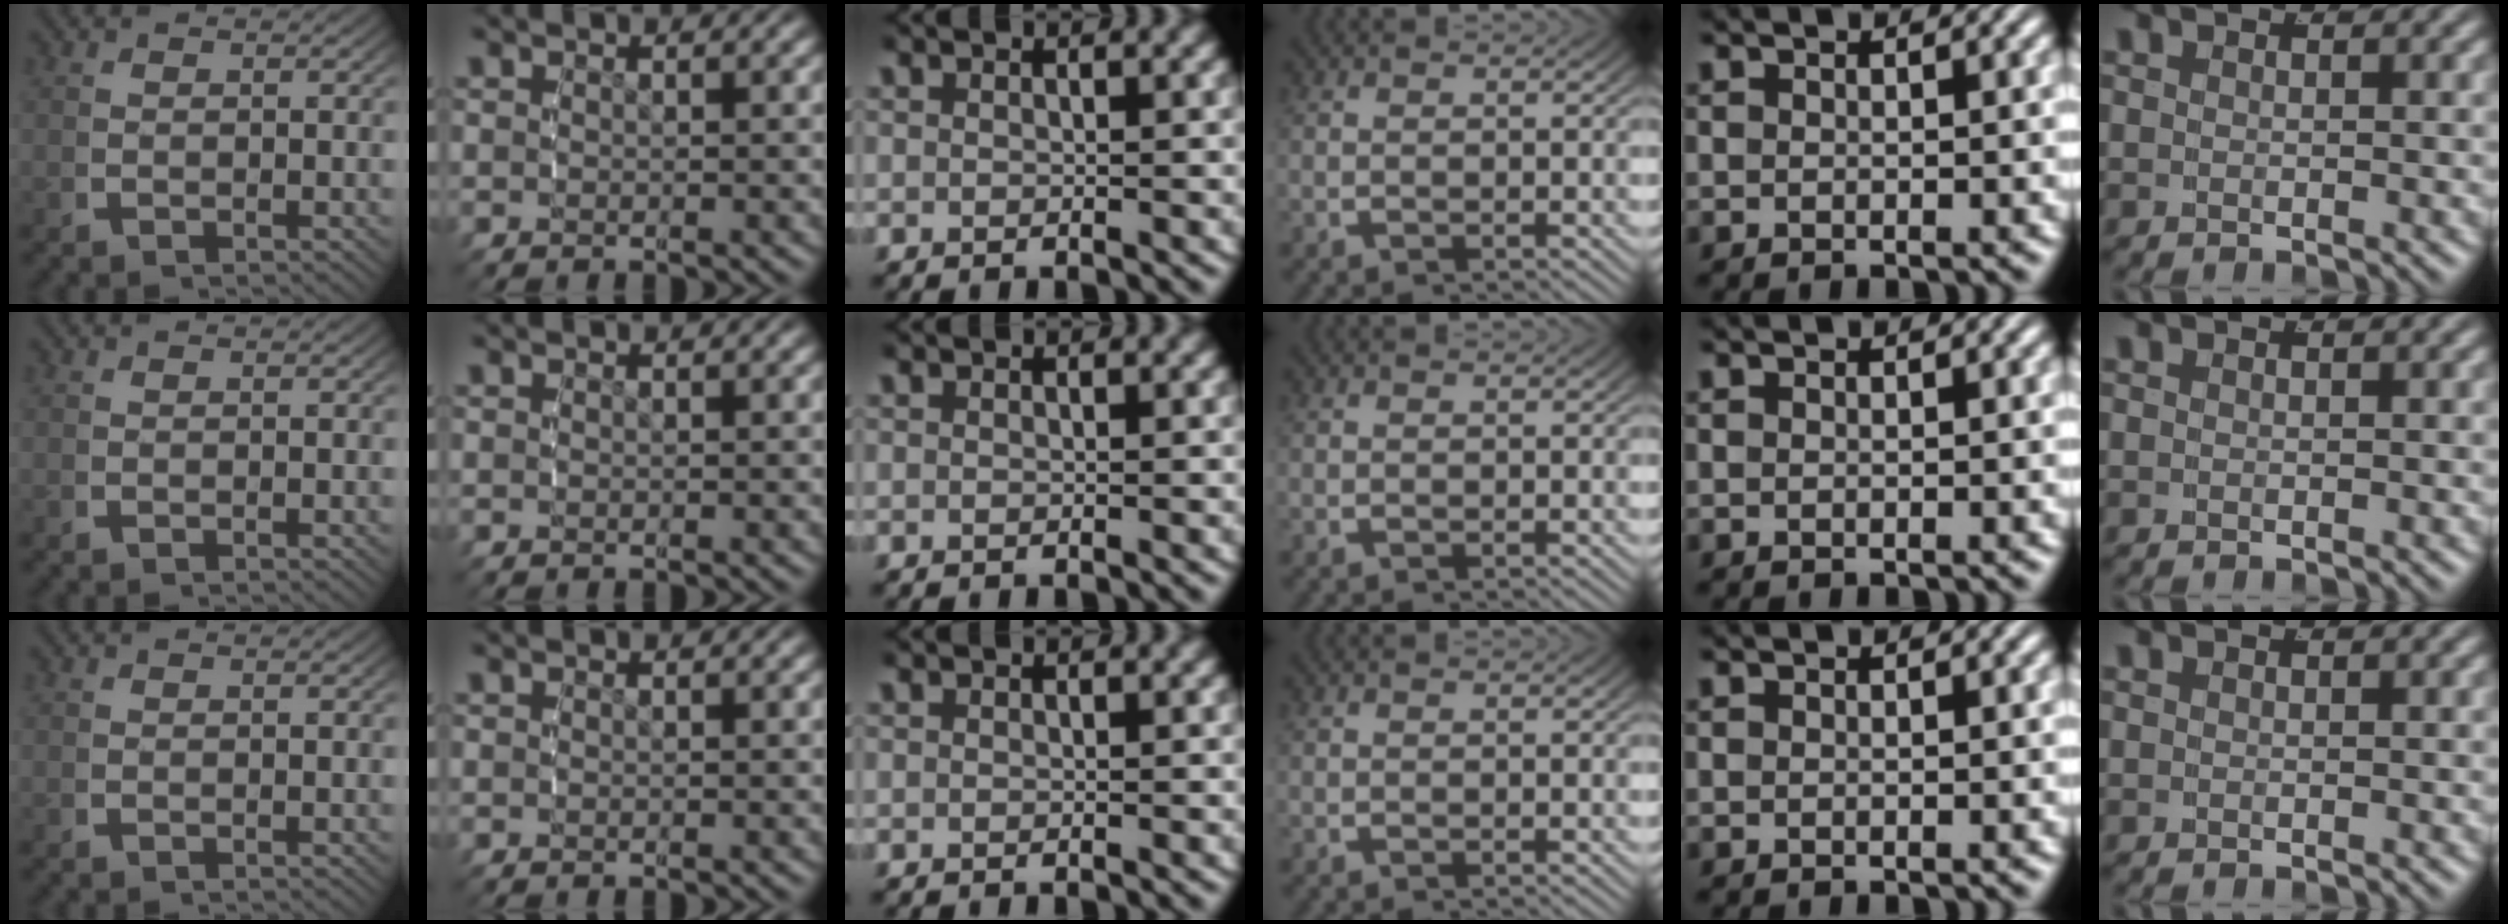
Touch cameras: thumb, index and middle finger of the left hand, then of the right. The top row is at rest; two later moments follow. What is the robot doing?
{"motion": "reach", "object": "paper"}